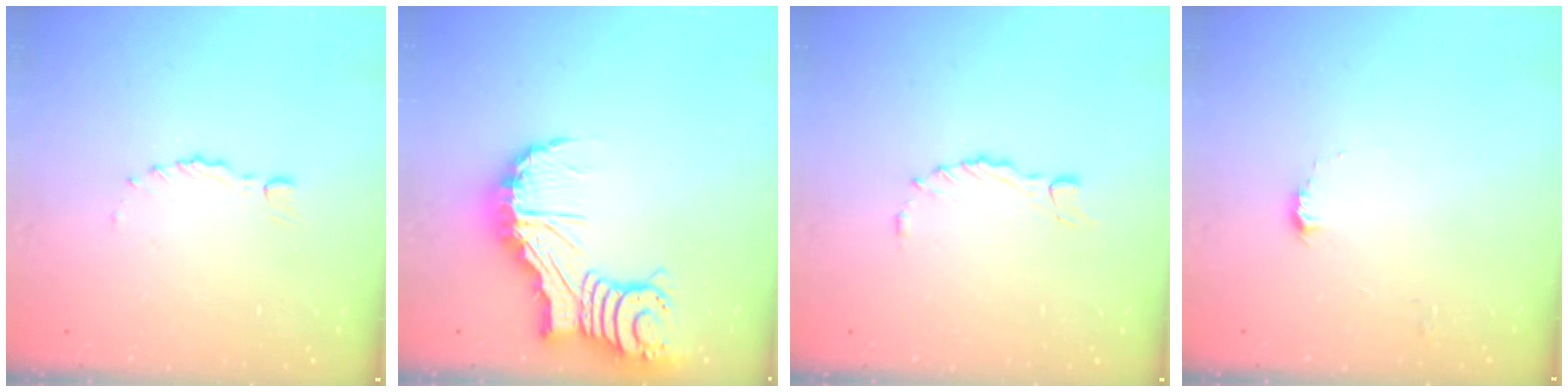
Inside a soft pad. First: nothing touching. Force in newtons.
{"total": 15.2, "press": 15.1, "slide": 1.7}
{"total": 1.8, "press": 1.7, "slide": 0.3}
{"total": 5.7, "press": 5.6, "slide": 0.5}